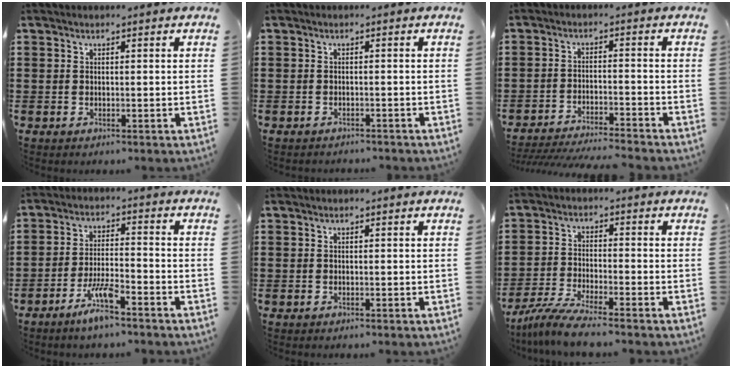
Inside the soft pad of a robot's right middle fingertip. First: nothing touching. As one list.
[{"total": 0.9, "force": [-0.8, 0.1, -0.1], "torque": [-0.001, 0.001, -0.019]}, {"total": 4.2, "force": [-4.1, -0.2, 0.9], "torque": [-0.025, -0.010, -0.084]}, {"total": 6.1, "force": [-4.4, 0.9, 4.1], "torque": [-0.087, -0.004, -0.082]}, {"total": 0.0}, {"total": 5.7, "force": [-5.1, -0.4, 2.6], "torque": [-0.069, -0.024, -0.102]}]